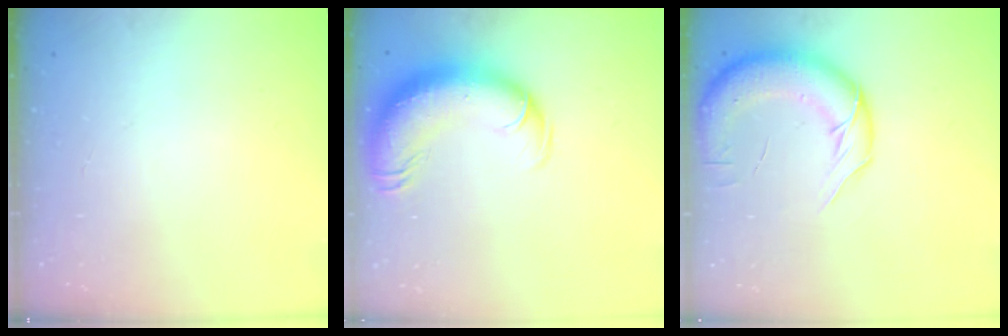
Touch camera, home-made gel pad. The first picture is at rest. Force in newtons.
{"total": 18.5, "press": 17.9, "slide": 4.4}
{"total": 12.8, "press": 12.5, "slide": 2.9}